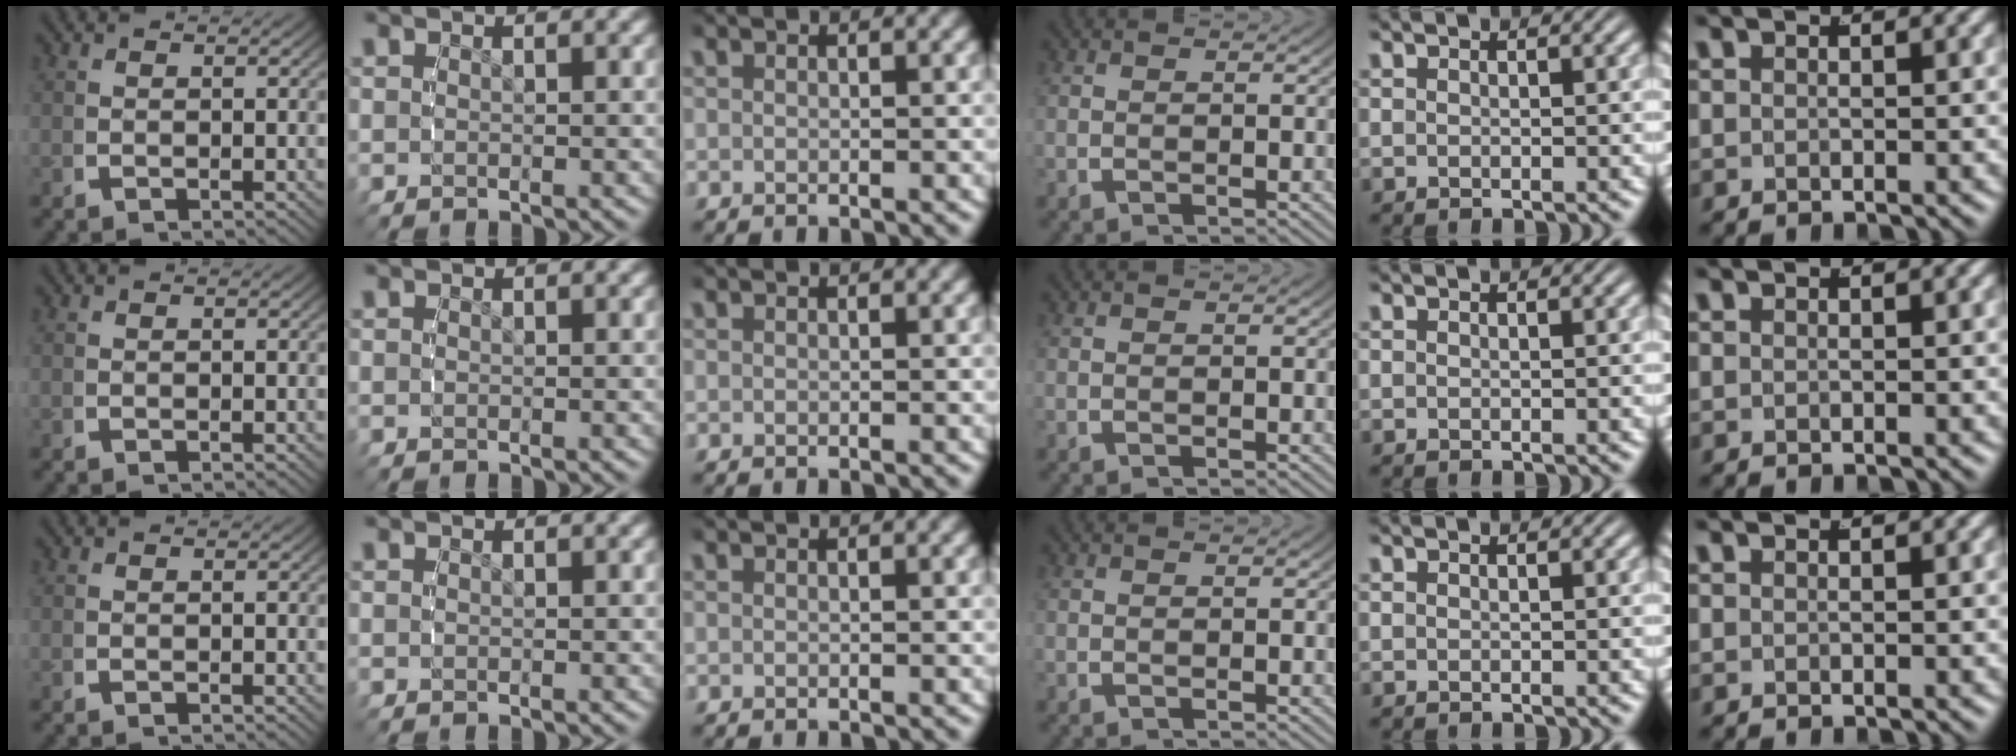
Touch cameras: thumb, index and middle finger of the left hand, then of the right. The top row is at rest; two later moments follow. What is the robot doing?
{"motion": "reach", "object": "jar lid"}